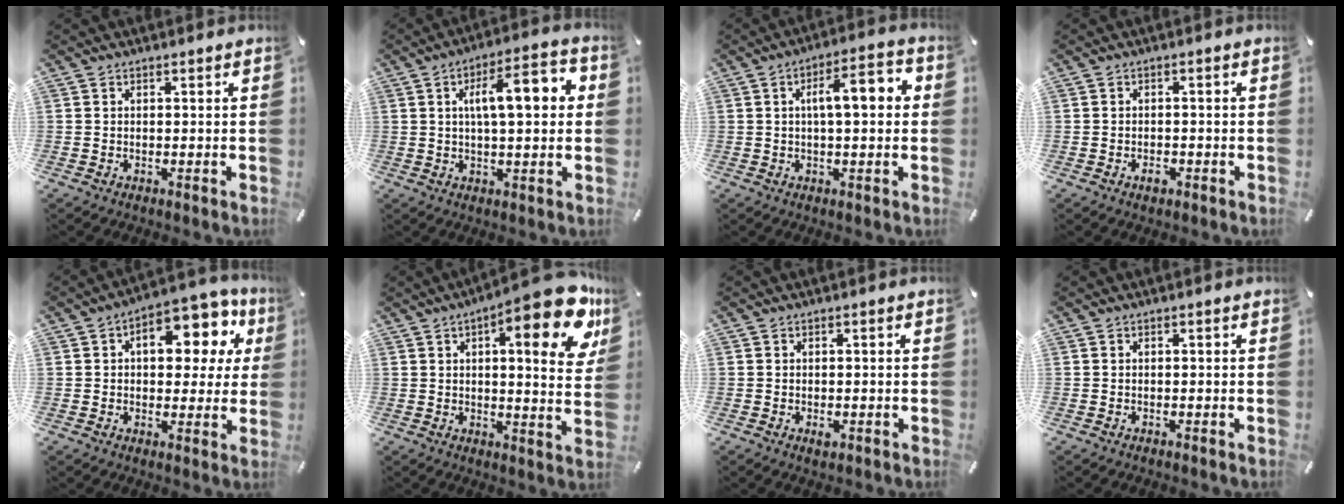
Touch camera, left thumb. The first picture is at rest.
{"total": 12.3, "force": [2.8, 4.2, 11.2], "torque": [-0.181, 0.006, 0.038]}
{"total": 9.7, "force": [1.6, 3.3, 9.0], "torque": [-0.146, 0.005, 0.019]}
{"total": 1.8, "force": [-1.0, 1.1, 1.1], "torque": [-0.022, 0.003, -0.018]}
{"total": 13.9, "force": [4.9, 7.7, 10.4], "torque": [-0.136, -0.025, 0.080]}
{"total": 18.8, "force": [9.3, 5.7, 15.3], "torque": [-0.194, -0.061, 0.136]}
{"total": 1.2, "force": [-0.4, 0.7, 0.9], "torque": [-0.017, -0.001, -0.005]}
{"total": 0.0}